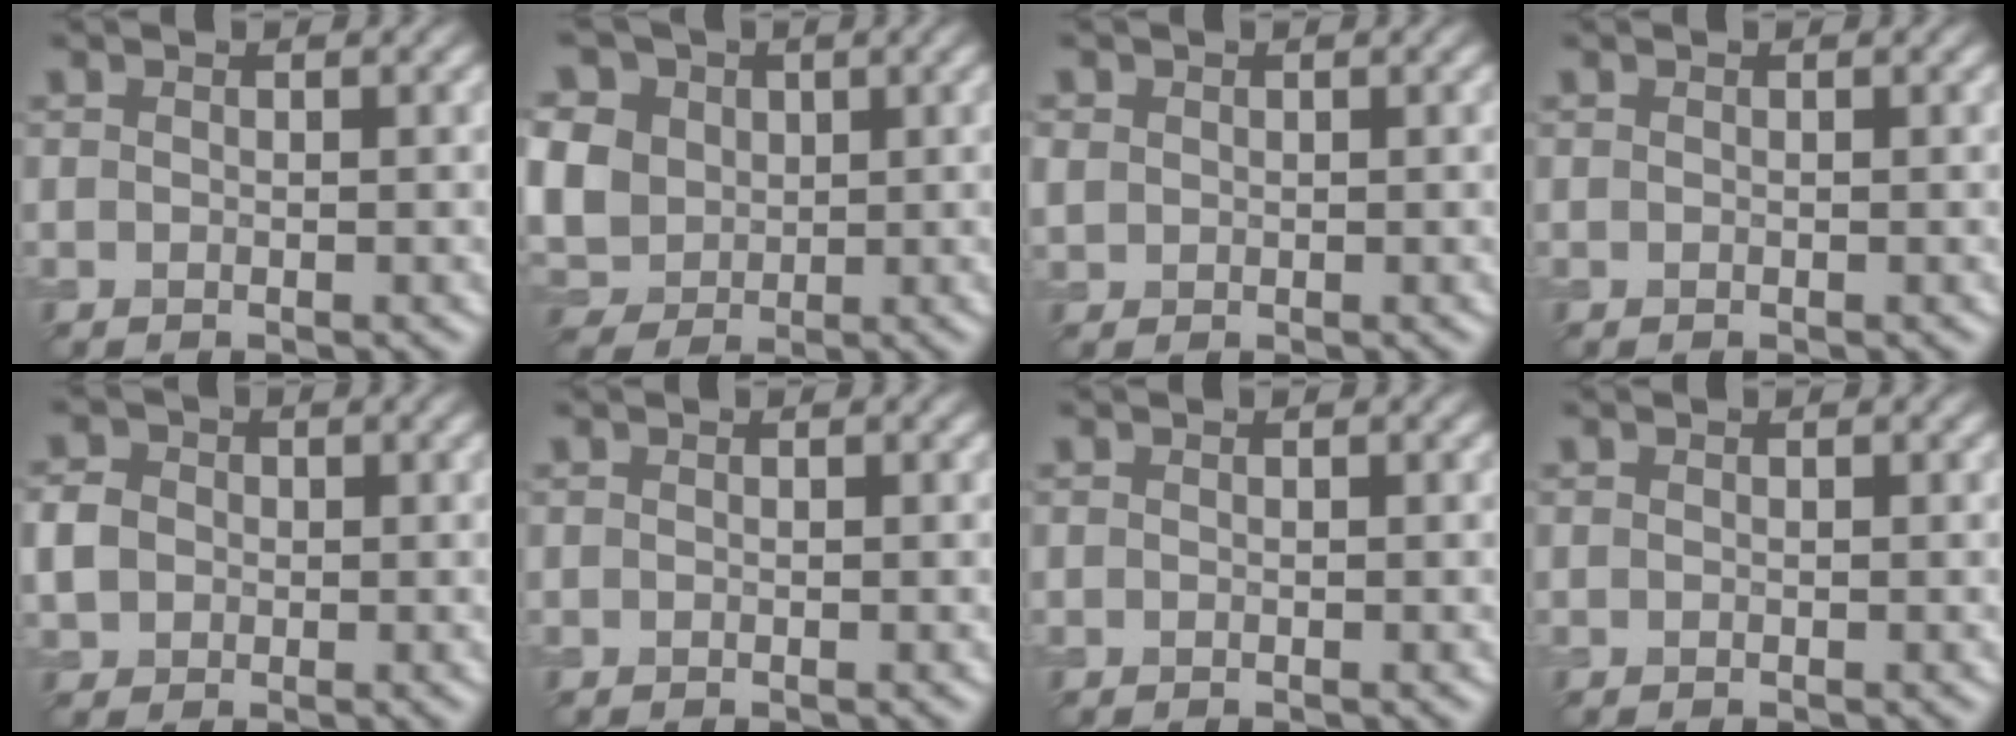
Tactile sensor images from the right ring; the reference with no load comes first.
{"total": 12.6, "force": [3.6, 10.5, 6.0], "torque": [-0.160, 0.018, 0.051]}
{"total": 0.6, "force": [0.3, 0.6, 0.0], "torque": [0.001, -0.001, 0.007]}
{"total": 0.0}
{"total": 2.3, "force": [-0.1, 2.1, 1.0], "torque": [-0.021, 0.001, -0.005]}
{"total": 0.0}
{"total": 0.0}
{"total": 0.0}